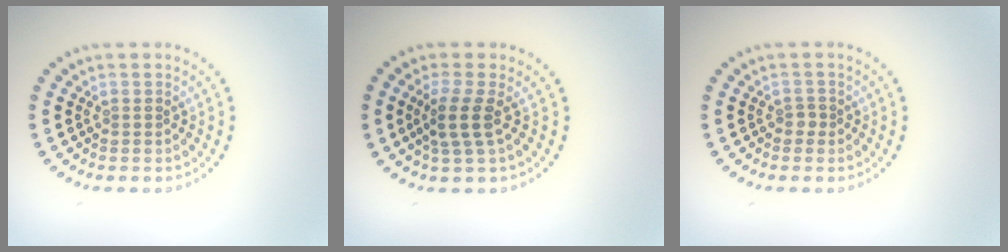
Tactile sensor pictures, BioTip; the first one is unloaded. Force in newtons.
{"total": 2.7, "press": 2.1, "slide": 1.6}
{"total": 0.8, "press": 0.6, "slide": 0.5}